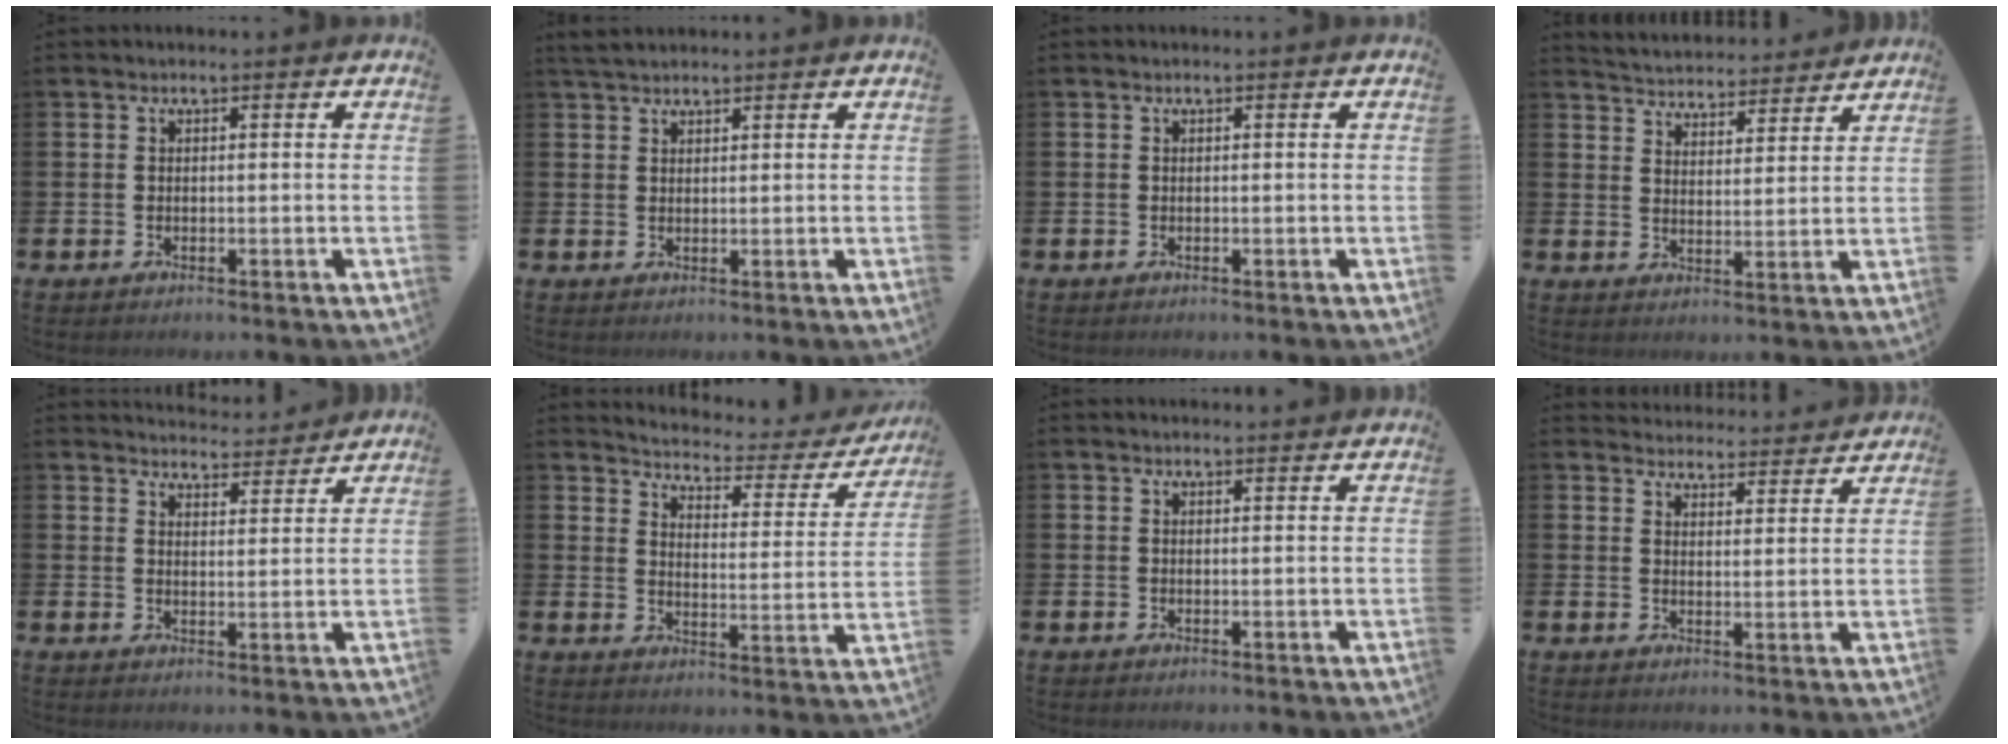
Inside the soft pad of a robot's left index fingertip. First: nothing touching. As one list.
[{"total": 2.6, "force": [2.4, 0.8, 0.7], "torque": [-0.015, -0.002, 0.044]}, {"total": 0.0}, {"total": 5.0, "force": [4.9, 0.9, -0.4], "torque": [-0.009, -0.040, 0.085]}, {"total": 4.2, "force": [4.1, 0.6, -0.1], "torque": [0.003, -0.033, 0.072]}, {"total": 4.2, "force": [4.0, 0.9, 0.8], "torque": [-0.034, -0.039, 0.059]}, {"total": 1.0, "force": [0.9, 0.2, 0.1], "torque": [0.010, -0.003, 0.015]}, {"total": 4.2, "force": [4.1, 0.7, -0.2], "torque": [-0.005, -0.033, 0.073]}]